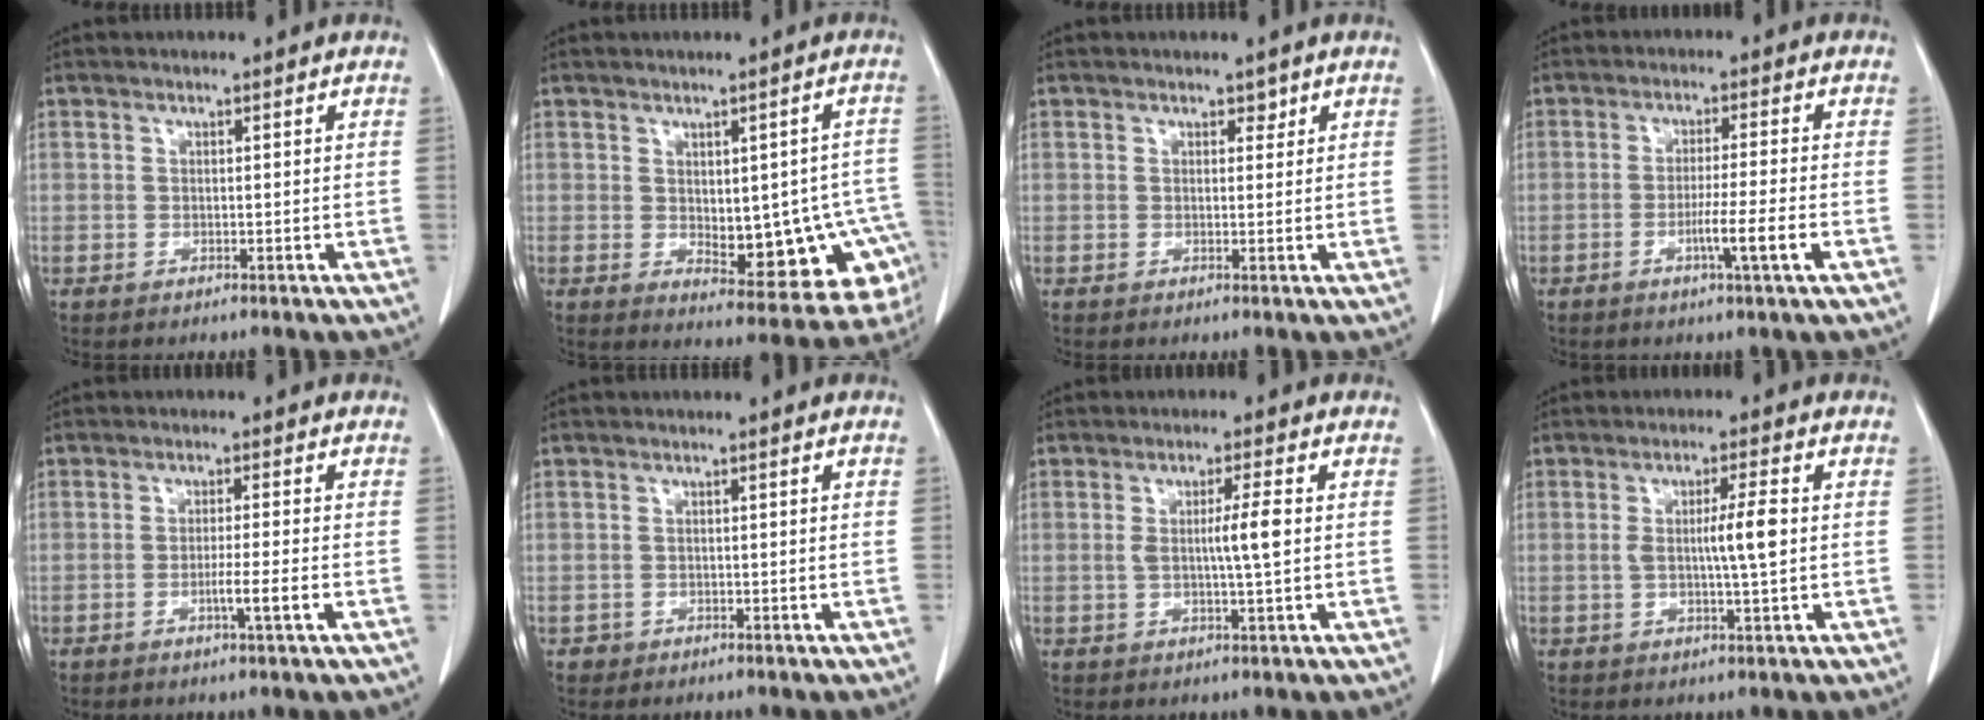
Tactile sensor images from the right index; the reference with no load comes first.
{"total": 14.2, "force": [-2.6, 6.1, 12.6], "torque": [-0.117, 0.015, -0.011]}
{"total": 1.1, "force": [0.8, 0.7, 0.4], "torque": [0.000, -0.004, 0.007]}
{"total": 5.9, "force": [-2.2, -0.9, 5.4], "torque": [-0.090, -0.011, -0.036]}
{"total": 3.7, "force": [-1.4, -0.6, 3.4], "torque": [-0.057, -0.005, -0.022]}
{"total": 1.0, "force": [-0.6, 0.8, -0.1], "torque": [-0.004, 0.004, -0.011]}
{"total": 4.6, "force": [0.2, -0.4, 4.6], "torque": [-0.081, -0.004, 0.002]}
{"total": 5.4, "force": [0.1, -0.2, 5.4], "torque": [-0.093, -0.002, 0.001]}